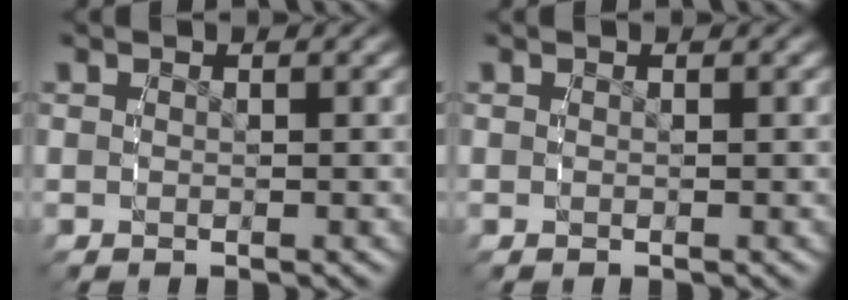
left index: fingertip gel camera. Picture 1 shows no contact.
{"total": 0.0}